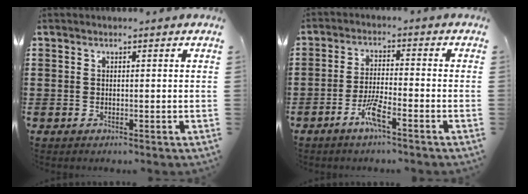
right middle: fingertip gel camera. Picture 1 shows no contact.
{"total": 4.5, "force": [-2.8, 0.5, 3.5], "torque": [-0.080, -0.004, -0.054]}